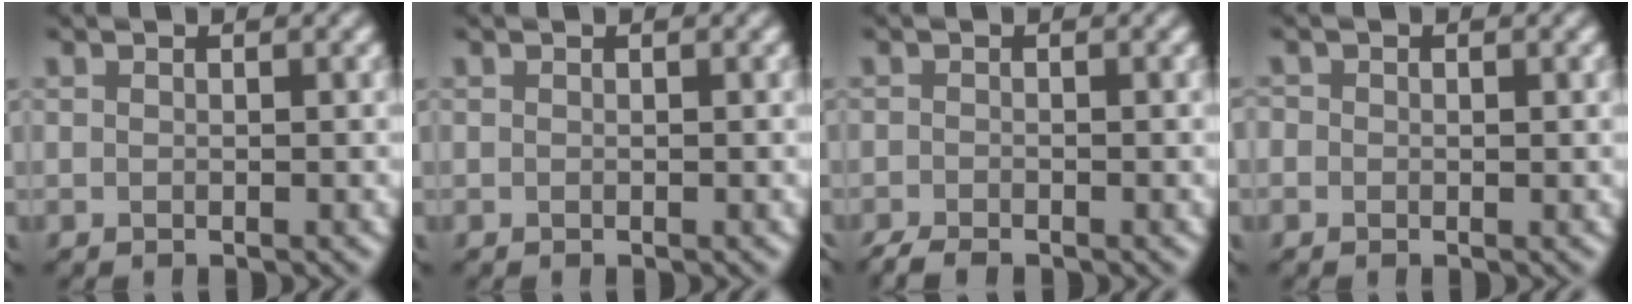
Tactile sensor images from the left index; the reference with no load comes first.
{"total": 0.0}
{"total": 2.1, "force": [-1.8, 0.6, 1.1], "torque": [-0.023, -0.006, -0.040]}
{"total": 0.8, "force": [-0.1, 0.7, 0.3], "torque": [-0.004, 0.001, -0.009]}